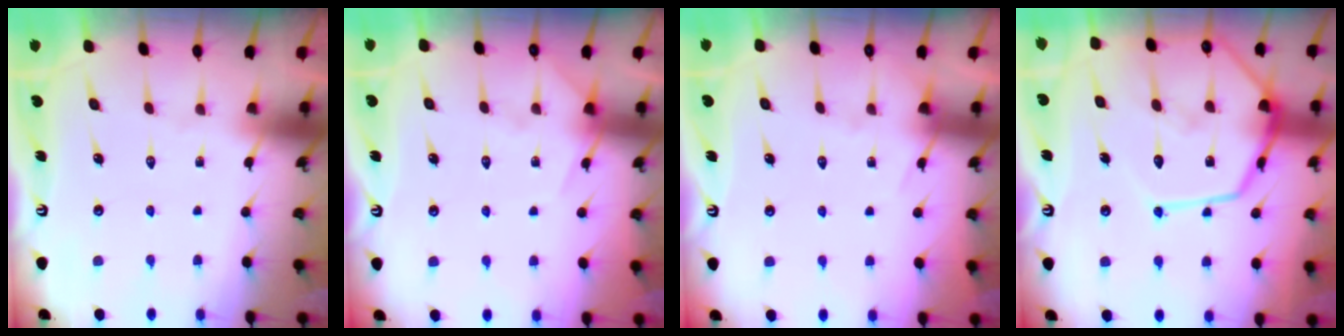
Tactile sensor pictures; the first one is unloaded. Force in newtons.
{"total": 7.0, "press": 7.0, "slide": 0.8}
{"total": 4.4, "press": 4.3, "slide": 0.7}
{"total": 17.7, "press": 17.6, "slide": 1.6}